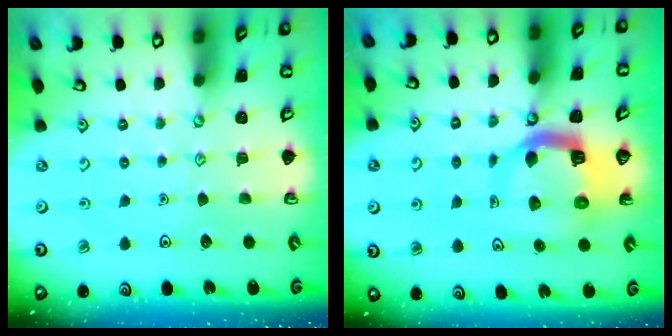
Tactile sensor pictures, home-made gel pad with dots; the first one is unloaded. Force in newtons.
{"total": 9.5, "press": 9.4, "slide": 1.2}